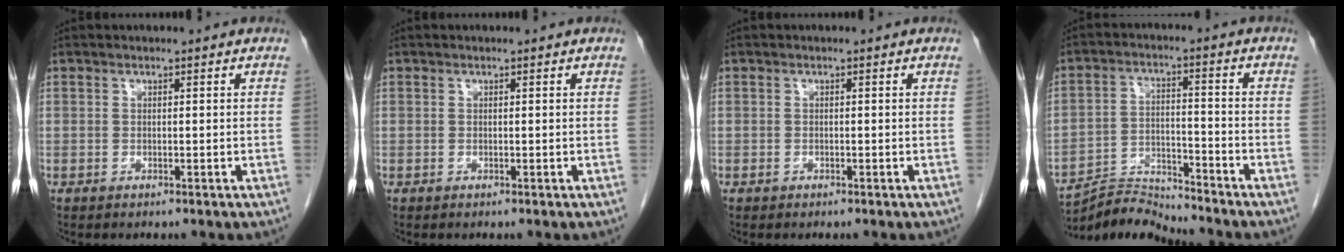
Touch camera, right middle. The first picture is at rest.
{"total": 0.0}
{"total": 0.0}
{"total": 7.4, "force": [-7.3, -1.1, -1.0], "torque": [0.013, 0.006, -0.132]}